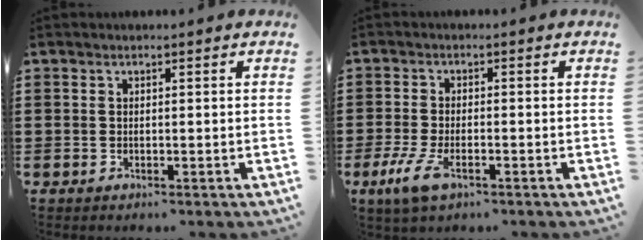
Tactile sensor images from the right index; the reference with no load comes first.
{"total": 4.3, "force": [-2.1, 1.5, 3.5], "torque": [-0.093, -0.012, -0.046]}